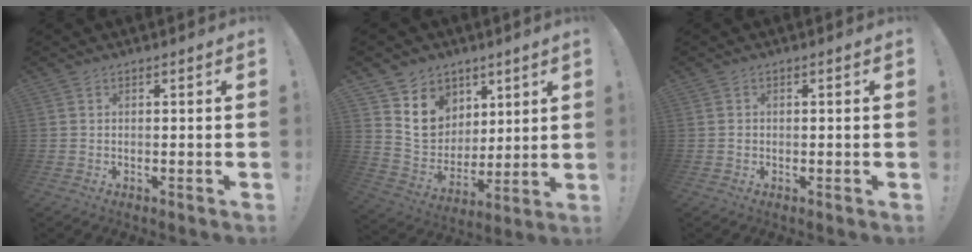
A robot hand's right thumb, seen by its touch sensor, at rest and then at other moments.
{"total": 12.4, "force": [6.6, 10.1, 2.5], "torque": [-0.036, -0.053, 0.139]}
{"total": 0.6, "force": [-0.3, 0.6, 0.0], "torque": [-0.007, 0.006, -0.004]}